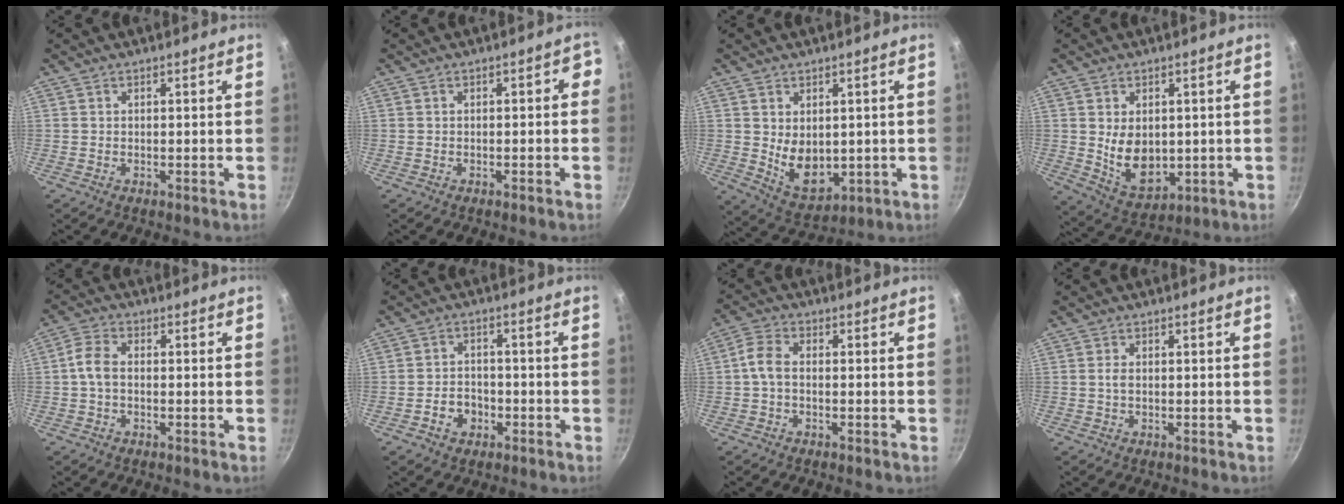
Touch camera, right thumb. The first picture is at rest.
{"total": 2.2, "force": [-0.6, 1.1, 1.8], "torque": [-0.010, 0.024, -0.004]}
{"total": 8.4, "force": [0.7, 5.7, 6.1], "torque": [-0.078, -0.023, 0.036]}
{"total": 9.6, "force": [0.6, 6.6, 6.9], "torque": [-0.095, -0.021, 0.033]}
{"total": 4.4, "force": [-0.4, 2.7, 3.5], "torque": [-0.076, 0.017, -0.017]}
{"total": 5.0, "force": [-2.2, 3.8, 2.5], "torque": [-0.025, 0.021, -0.038]}
{"total": 4.2, "force": [-0.6, 2.5, 3.4], "torque": [-0.076, 0.018, -0.021]}
{"total": 1.2, "force": [0.1, 0.8, 1.0], "torque": [-0.019, 0.001, 0.000]}